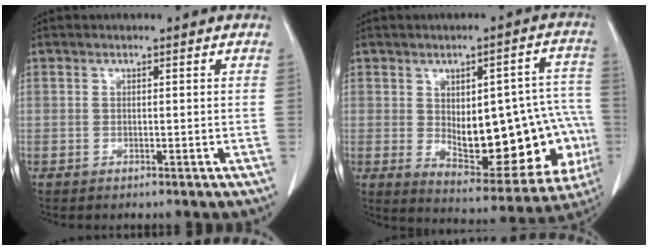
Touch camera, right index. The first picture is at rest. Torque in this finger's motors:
{"motor_torque": [1.25, -0.77, 0.59, 0.09]}